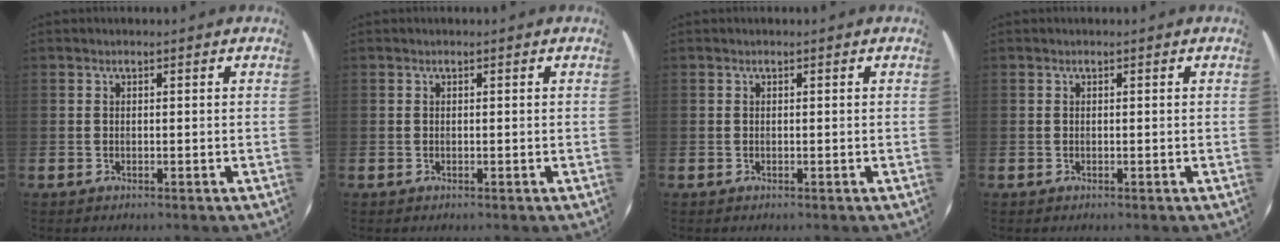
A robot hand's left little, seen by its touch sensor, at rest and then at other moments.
{"total": 0.0}
{"total": 0.0}
{"total": 0.0}